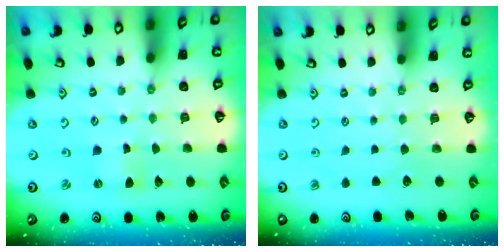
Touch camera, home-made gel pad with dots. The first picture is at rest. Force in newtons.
{"total": 0.0}